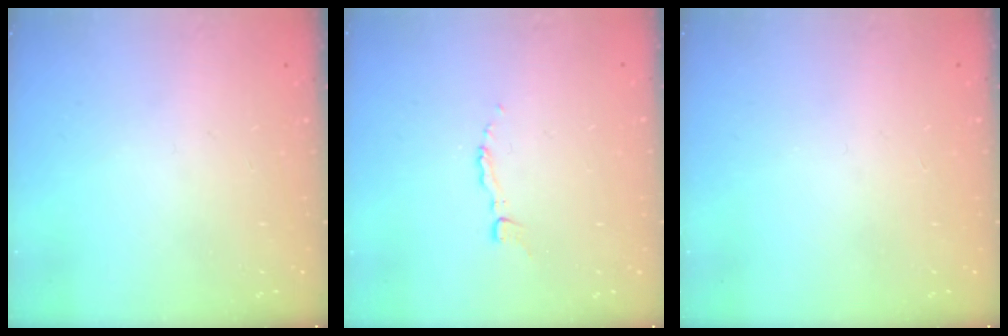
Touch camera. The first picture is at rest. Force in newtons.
{"total": 2.7, "press": 2.7, "slide": 0.2}
{"total": 1.6, "press": 1.6, "slide": 0.2}